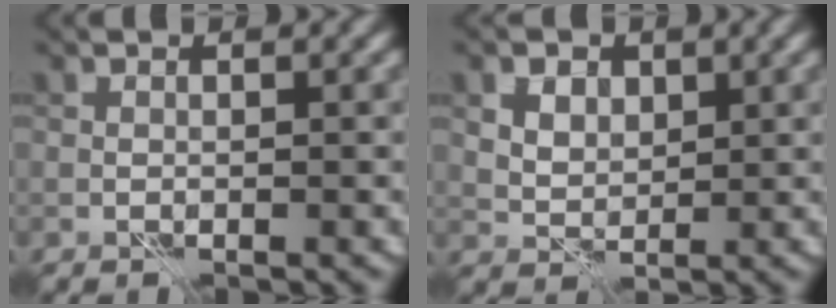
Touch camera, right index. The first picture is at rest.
{"total": 3.8, "force": [2.0, 2.6, 2.0], "torque": [-0.047, 0.006, 0.035]}